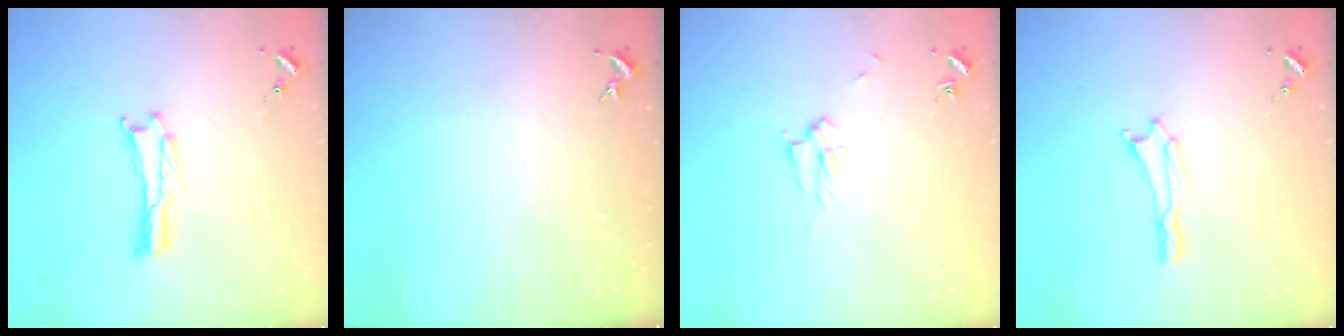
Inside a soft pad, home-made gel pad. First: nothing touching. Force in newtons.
{"total": 0.0}
{"total": 2.3, "press": 2.3, "slide": 0.3}
{"total": 0.0}